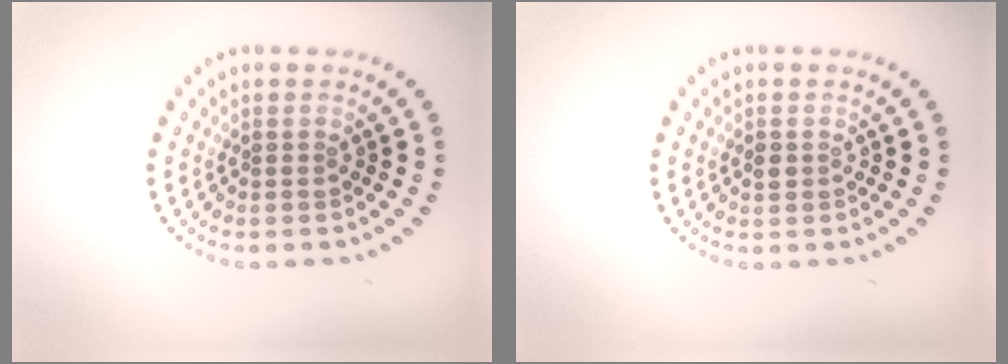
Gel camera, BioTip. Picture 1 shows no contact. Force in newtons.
{"total": 1.0, "press": 1.0, "slide": 0.2}